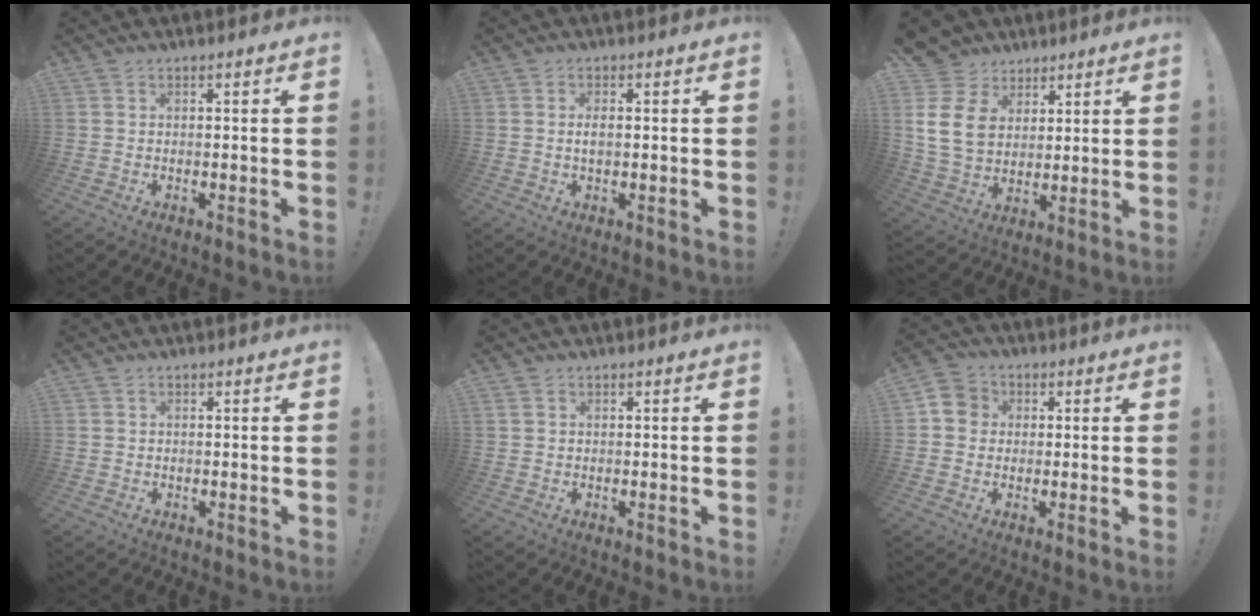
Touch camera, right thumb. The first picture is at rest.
{"total": 2.1, "force": [-0.2, 0.8, 1.9], "torque": [-0.034, 0.002, -0.005]}
{"total": 15.2, "force": [5.0, 12.1, 7.6], "torque": [-0.140, -0.029, 0.102]}
{"total": 1.0, "force": [0.3, 0.9, -0.2], "torque": [0.009, -0.001, 0.003]}
{"total": 0.6, "force": [0.3, 0.5, 0.0], "torque": [-0.001, 0.002, 0.007]}
{"total": 6.1, "force": [0.9, 5.6, 2.1], "torque": [-0.027, 0.009, 0.018]}